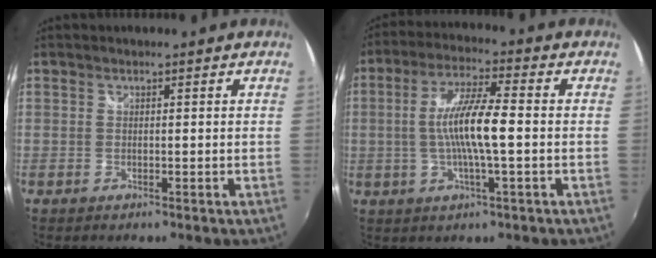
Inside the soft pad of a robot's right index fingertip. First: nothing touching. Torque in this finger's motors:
{"motor_torque": [1.35, -0.15, 0.81, 0.13]}